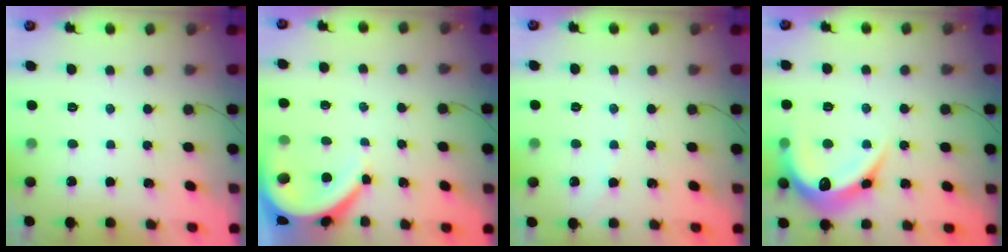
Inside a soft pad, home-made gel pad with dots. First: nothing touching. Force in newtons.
{"total": 6.3, "press": 6.2, "slide": 0.6}
{"total": 2.3, "press": 2.3, "slide": 0.3}
{"total": 16.1, "press": 16.1, "slide": 0.3}